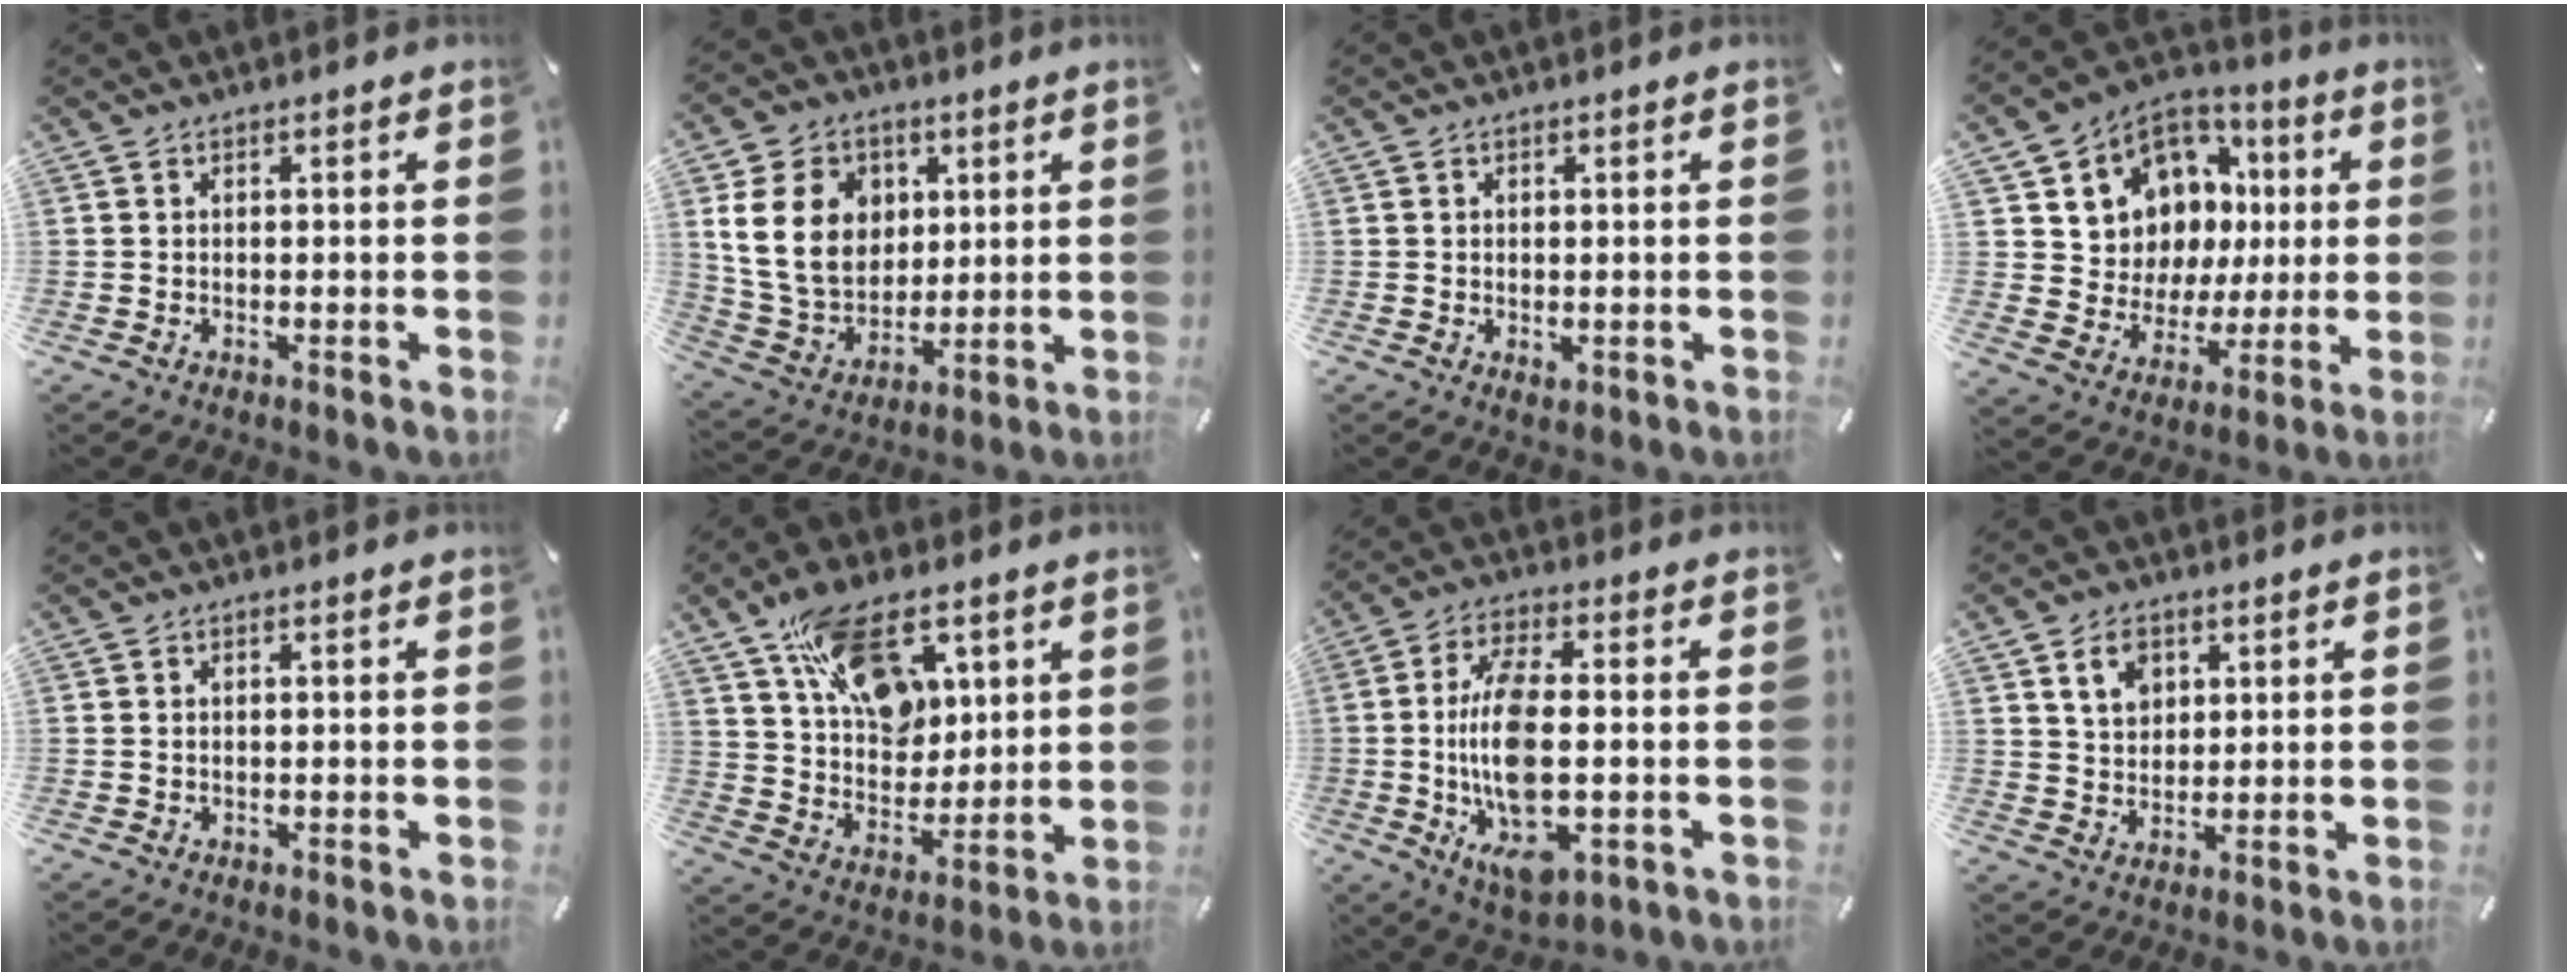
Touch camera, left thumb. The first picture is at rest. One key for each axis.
{"total": 15.5, "fx": 3.8, "fy": 12.8, "fz": 8.0, "tx": -0.170, "ty": -0.003, "tz": 0.072}
{"total": 1.0, "fx": 0.0, "fy": 0.8, "fz": 0.6, "tx": -0.012, "ty": 0.002, "tz": 0.000}
{"total": 10.1, "fx": 3.4, "fy": 9.4, "fz": 1.2, "tx": -0.029, "ty": -0.051, "tz": 0.079}
{"total": 0.5, "fx": 0.0, "fy": 0.4, "fz": 0.4, "tx": -0.008, "ty": 0.001, "tz": -0.002}
{"total": 17.0, "fx": 8.7, "fy": 10.8, "fz": 9.8, "tx": -0.169, "ty": -0.028, "tz": 0.164}
{"total": 17.6, "fx": -1.6, "fy": 8.4, "fz": 15.4, "tx": -0.285, "ty": -0.013, "tz": -0.022}
{"total": 6.5, "fx": 3.0, "fy": 5.1, "fz": 2.6, "tx": -0.044, "ty": 0.002, "tz": 0.053}